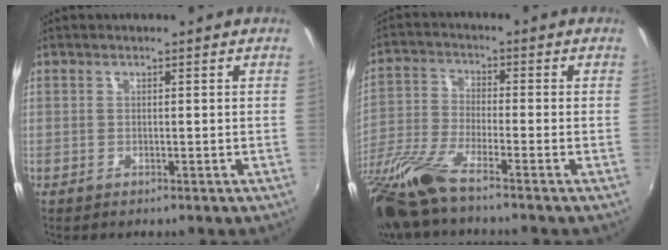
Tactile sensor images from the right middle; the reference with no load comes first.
{"total": 13.6, "force": [-10.3, 1.7, 8.8], "torque": [-0.194, -0.040, -0.203]}